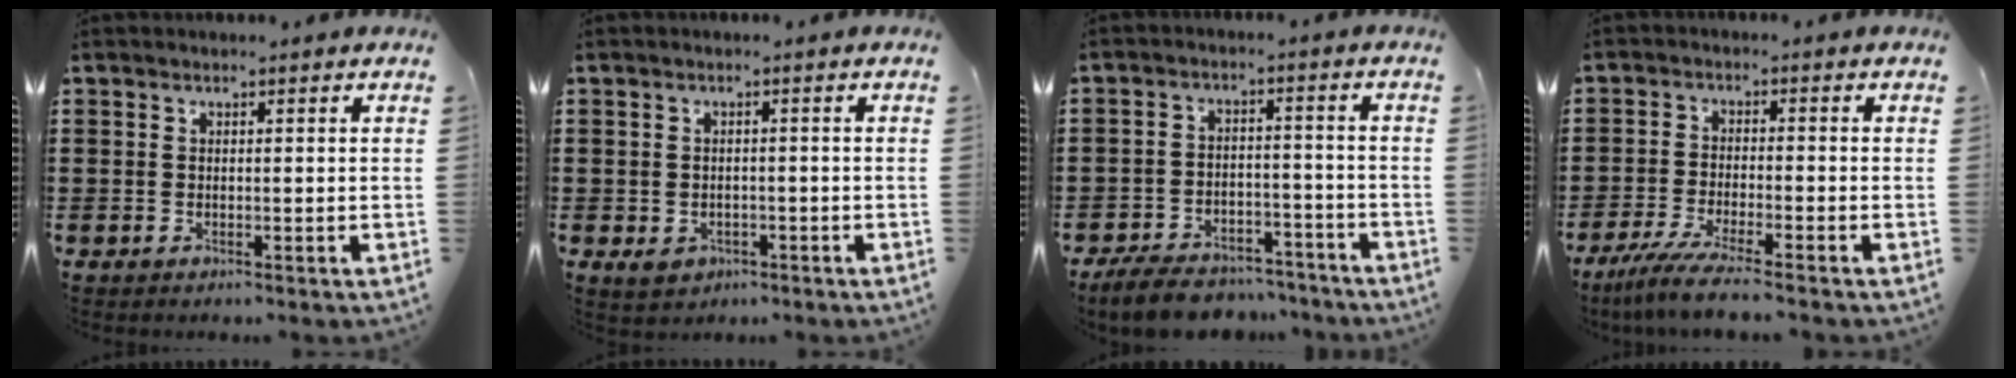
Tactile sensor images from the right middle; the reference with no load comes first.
{"total": 1.6, "force": [-1.0, 1.1, 0.6], "torque": [-0.017, -0.003, -0.020]}
{"total": 6.8, "force": [-6.5, 1.4, 1.7], "torque": [-0.032, 0.014, -0.125]}
{"total": 5.5, "force": [-4.6, -0.3, 2.9], "torque": [-0.068, -0.022, -0.088]}